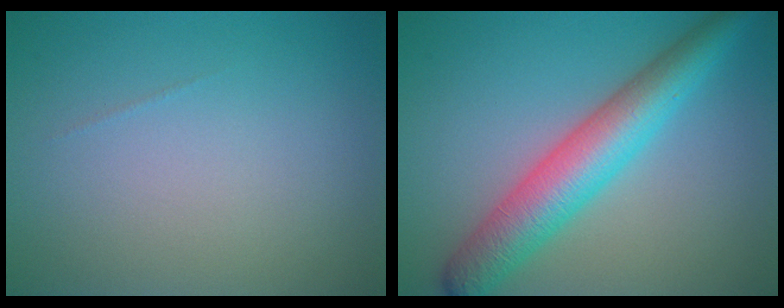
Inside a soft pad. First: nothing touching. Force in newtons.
{"total": 6.7, "press": 6.7, "slide": 0.2}